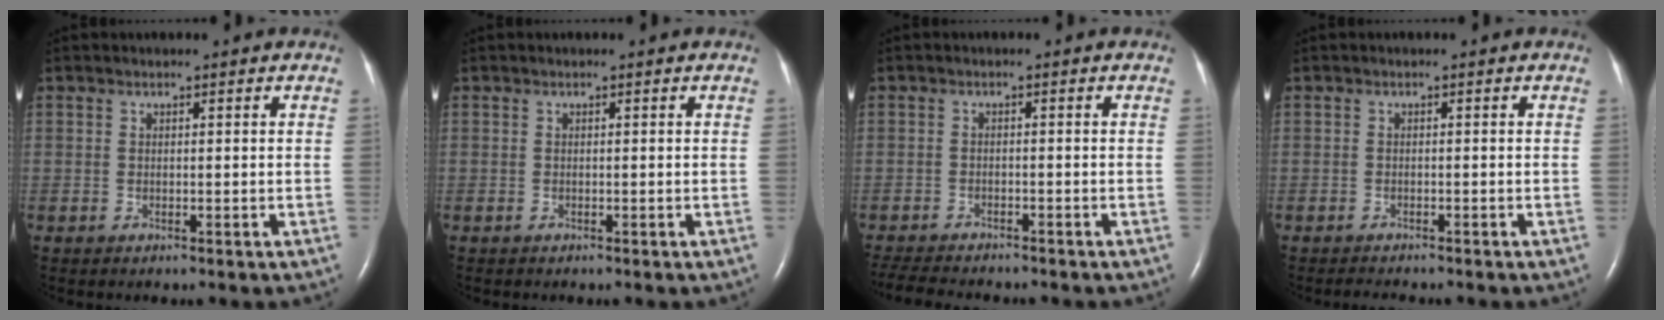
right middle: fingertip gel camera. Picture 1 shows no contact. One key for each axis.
{"total": 0.0}
{"total": 8.3, "fx": -7.5, "fy": 1.4, "fz": 3.2, "tx": -0.054, "ty": -0.012, "tz": -0.114}
{"total": 2.2, "fx": -2.1, "fy": 0.3, "fz": 0.8, "tx": -0.018, "ty": -0.006, "tz": -0.026}